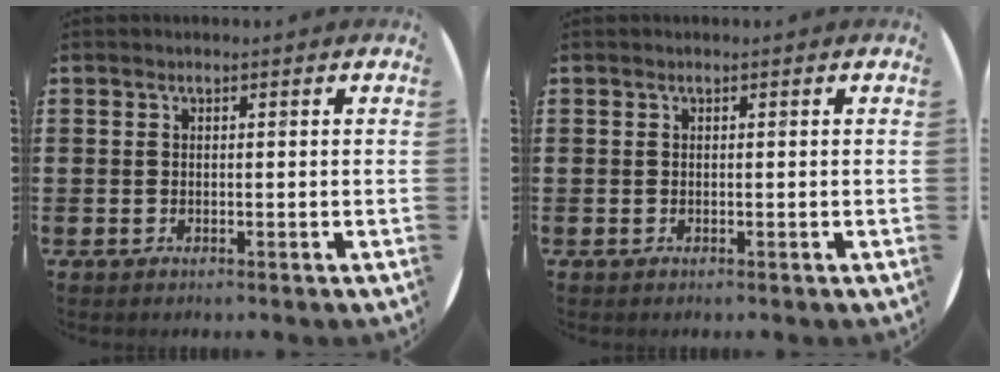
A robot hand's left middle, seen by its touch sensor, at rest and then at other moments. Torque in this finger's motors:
{"motor_torque": [-0.01, 0.00, 0.00, 0.00]}